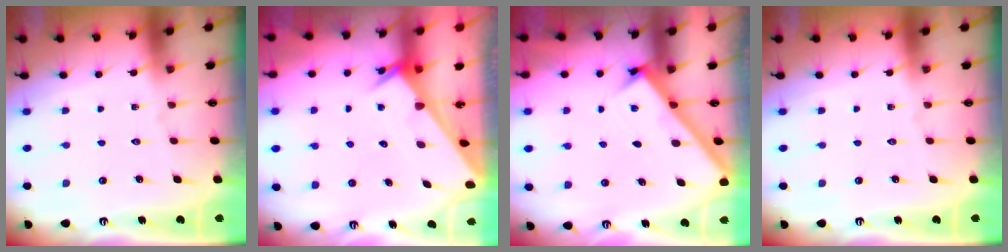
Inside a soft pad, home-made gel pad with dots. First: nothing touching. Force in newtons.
{"total": 3.3, "press": 3.2, "slide": 0.3}
{"total": 2.8, "press": 2.8, "slide": 0.4}
{"total": 0.0}